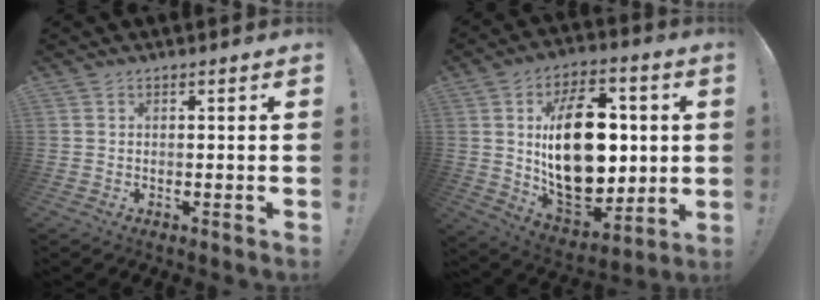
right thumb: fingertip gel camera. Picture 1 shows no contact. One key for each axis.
{"total": 27.0, "fx": 3.3, "fy": 16.7, "fz": 21.0, "tx": -0.339, "ty": -0.017, "tz": 0.071}